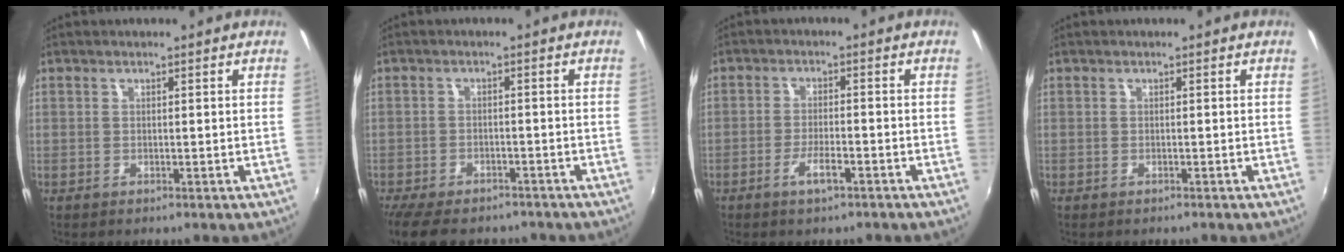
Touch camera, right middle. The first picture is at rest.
{"total": 12.6, "force": [-10.1, 5.0, 5.6], "torque": [-0.131, -0.030, -0.158]}
{"total": 3.9, "force": [-2.6, 0.9, 2.8], "torque": [-0.064, -0.004, -0.047]}
{"total": 0.0}